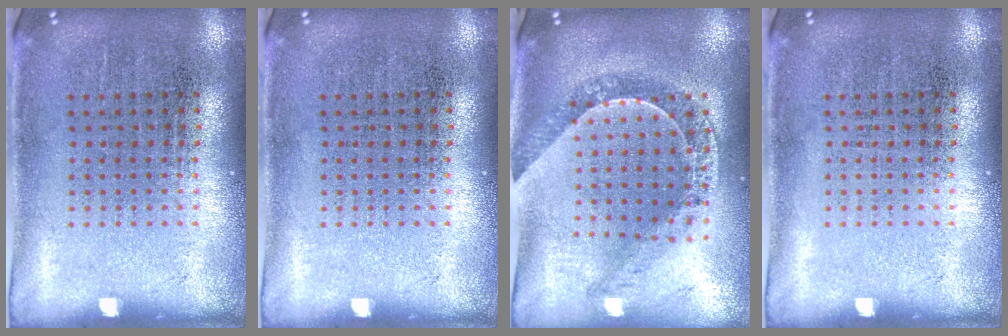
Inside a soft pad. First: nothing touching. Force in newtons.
{"total": 0.0}
{"total": 1.1, "press": 1.1, "slide": 0.2}
{"total": 0.0}